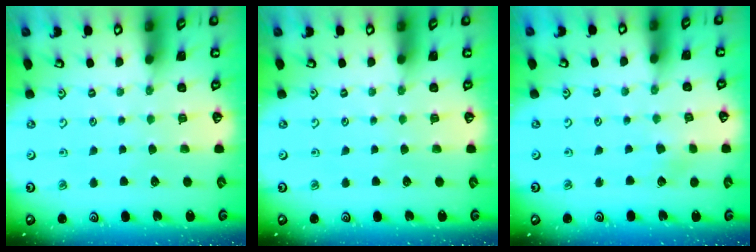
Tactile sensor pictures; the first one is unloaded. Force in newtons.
{"total": 0.0}
{"total": 1.6, "press": 1.6, "slide": 0.2}